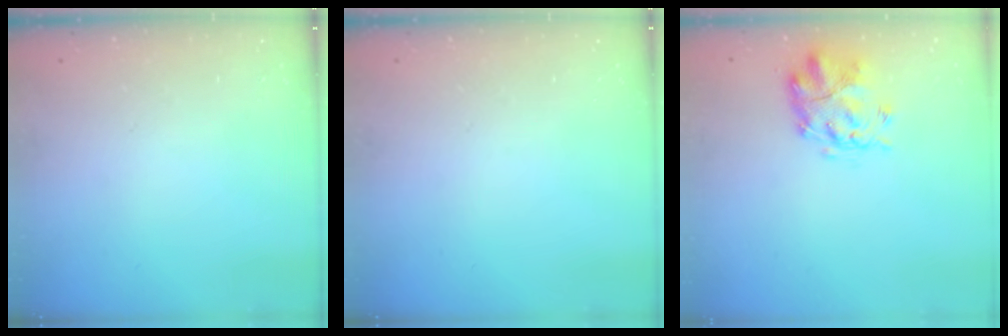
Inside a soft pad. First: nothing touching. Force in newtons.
{"total": 0.0}
{"total": 3.8, "press": 3.4, "slide": 1.6}